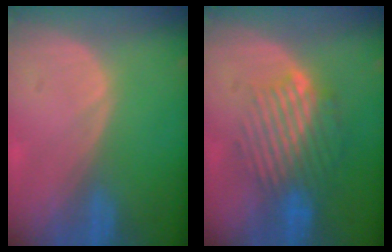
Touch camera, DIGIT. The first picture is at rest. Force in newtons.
{"total": 9.2, "press": 8.0, "slide": 4.7}